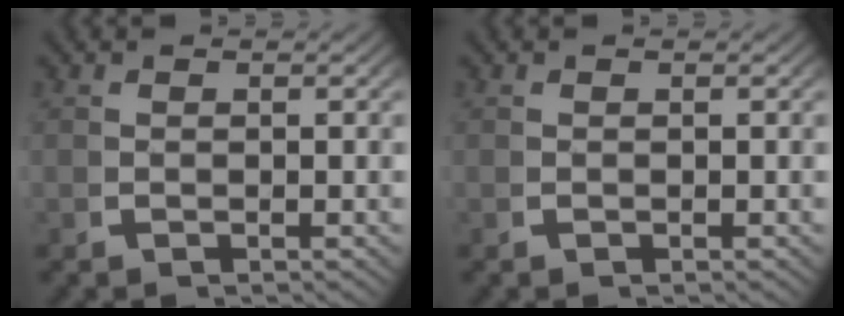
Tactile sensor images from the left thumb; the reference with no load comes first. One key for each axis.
{"total": 0.0}